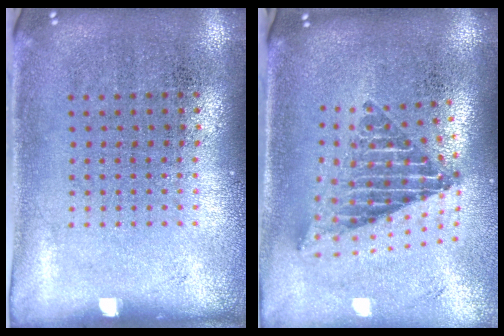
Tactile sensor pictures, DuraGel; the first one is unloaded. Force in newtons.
{"total": 2.4, "press": 1.7, "slide": 1.7}